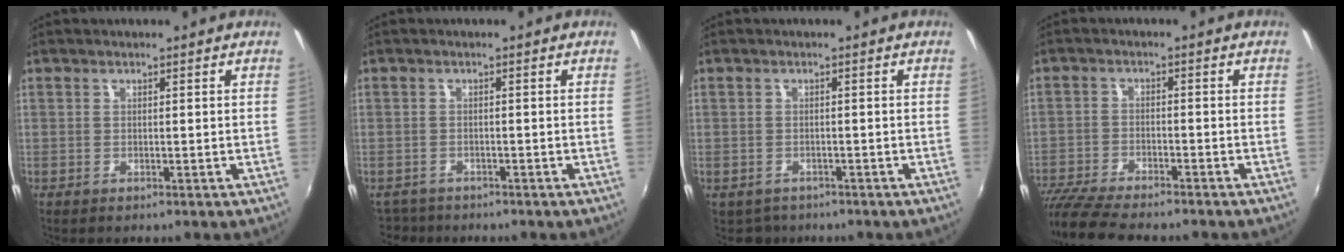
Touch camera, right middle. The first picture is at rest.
{"total": 3.4, "force": [-3.0, 1.6, 0.3], "torque": [-0.018, -0.011, -0.052]}
{"total": 2.3, "force": [-1.6, 1.7, 0.2], "torque": [-0.010, -0.004, -0.021]}
{"total": 10.9, "force": [-9.6, 1.7, 4.7], "torque": [-0.119, -0.035, -0.170]}